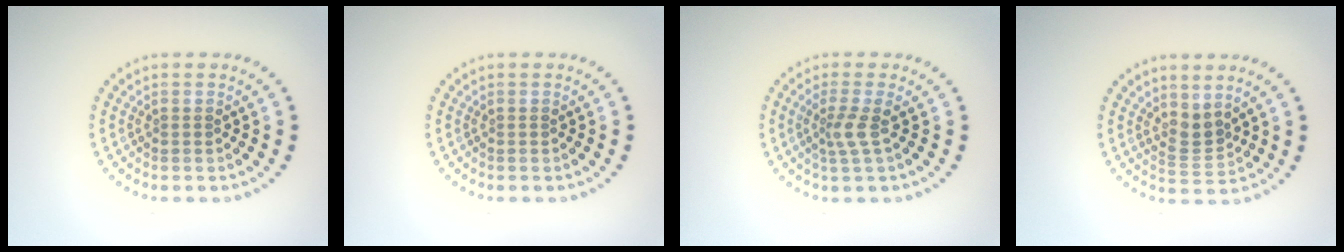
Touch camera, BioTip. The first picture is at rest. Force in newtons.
{"total": 0.0}
{"total": 1.9, "press": 1.3, "slide": 1.4}
{"total": 2.2, "press": 1.6, "slide": 1.6}